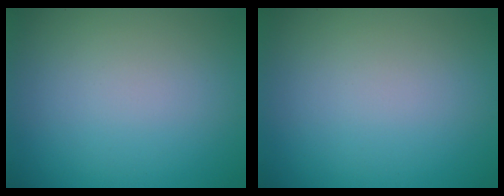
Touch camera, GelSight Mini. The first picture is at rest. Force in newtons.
{"total": 0.0}